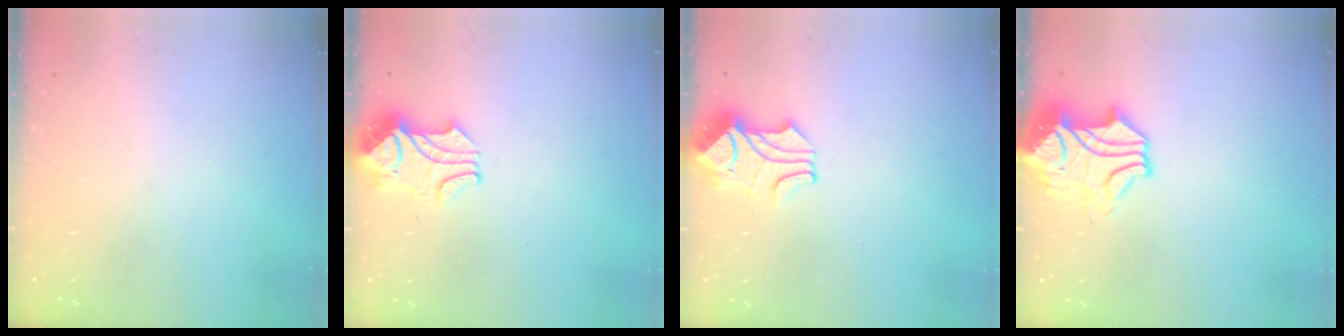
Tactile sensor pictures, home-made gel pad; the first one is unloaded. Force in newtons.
{"total": 2.4, "press": 2.2, "slide": 1.0}
{"total": 1.9, "press": 1.5, "slide": 1.1}
{"total": 8.8, "press": 8.7, "slide": 1.2}